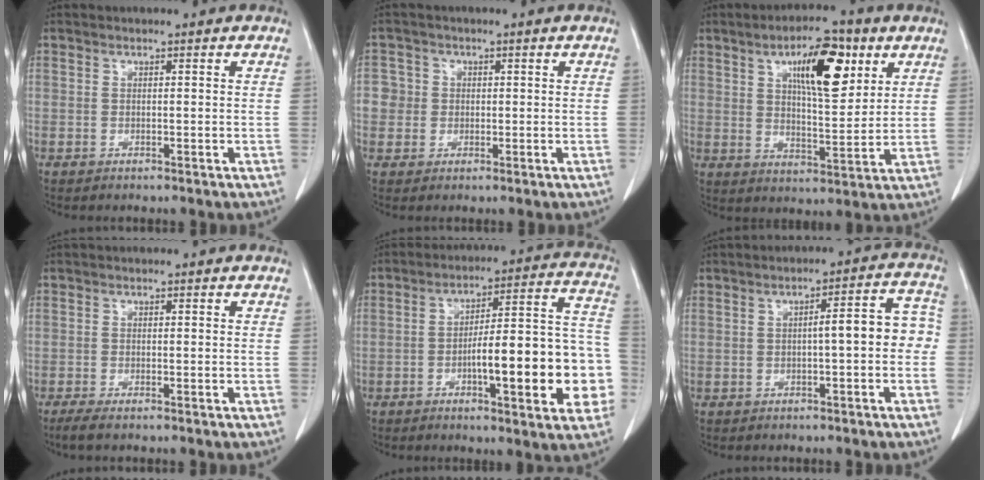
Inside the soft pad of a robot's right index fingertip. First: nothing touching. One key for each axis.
{"total": 3.4, "fx": 0.1, "fy": 3.4, "fz": 0.2, "tx": 0.012, "ty": 0.013, "tz": 0.001}
{"total": 12.1, "fx": 5.5, "fy": 3.7, "fz": 10.2, "tx": -0.165, "ty": 0.008, "tz": 0.090}
{"total": 2.1, "fx": -1.5, "fy": 0.2, "fz": 1.4, "tx": -0.031, "ty": -0.006, "tz": -0.029}
{"total": 18.2, "fx": -4.7, "fy": 3.7, "fz": 17.2, "tx": -0.196, "ty": 0.036, "tz": -0.057}
{"total": 6.2, "fx": -0.6, "fy": 1.3, "fz": 6.0, "tx": -0.074, "ty": 0.030, "tz": -0.009}